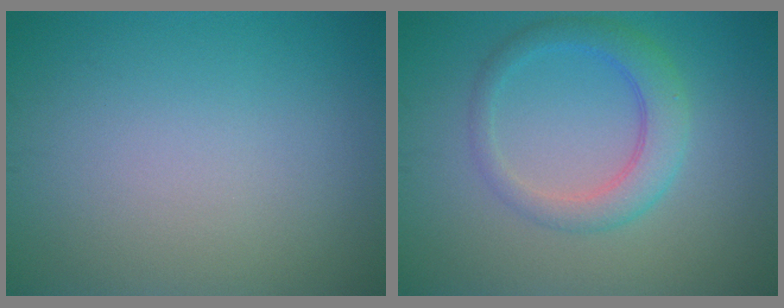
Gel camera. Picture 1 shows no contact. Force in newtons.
{"total": 3.6, "press": 3.6, "slide": 0.1}